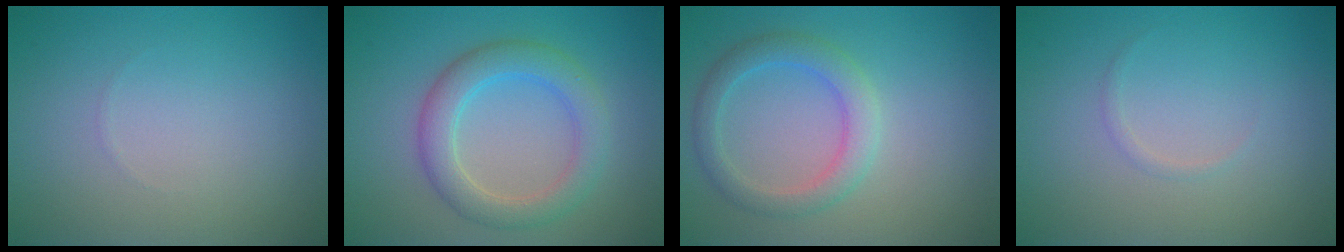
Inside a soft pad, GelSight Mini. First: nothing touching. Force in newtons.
{"total": 4.3, "press": 4.3, "slide": 0.3}
{"total": 3.1, "press": 3.1, "slide": 0.1}
{"total": 0.5, "press": 0.5, "slide": 0.0}